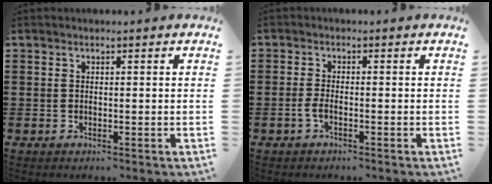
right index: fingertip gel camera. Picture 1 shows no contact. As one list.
[{"total": 1.9, "force": [-0.9, 0.5, 1.6], "torque": [-0.043, -0.005, -0.021]}]